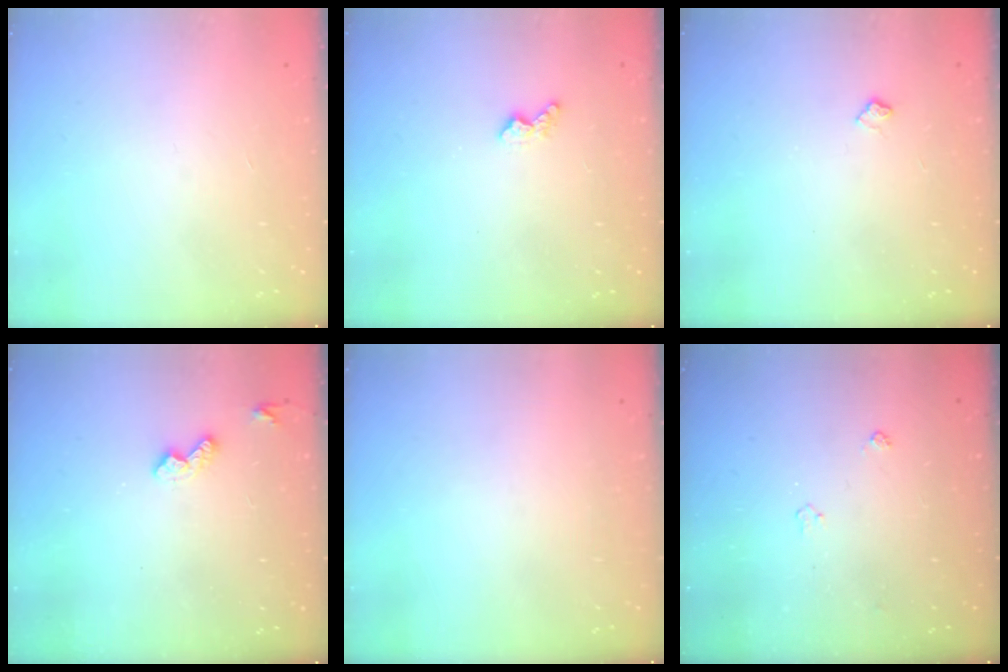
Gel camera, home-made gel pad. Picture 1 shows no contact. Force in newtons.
{"total": 4.4, "press": 4.3, "slide": 0.7}
{"total": 4.5, "press": 4.5, "slide": 0.6}
{"total": 5.3, "press": 5.3, "slide": 0.8}
{"total": 0.0}
{"total": 3.3, "press": 3.2, "slide": 0.6}